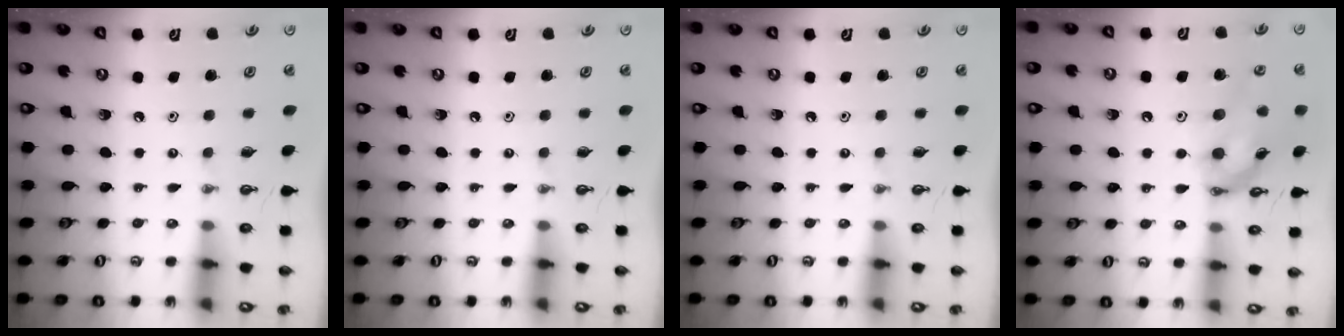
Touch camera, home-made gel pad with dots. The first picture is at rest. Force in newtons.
{"total": 0.0}
{"total": 0.0}
{"total": 14.4, "press": 14.4, "slide": 0.9}